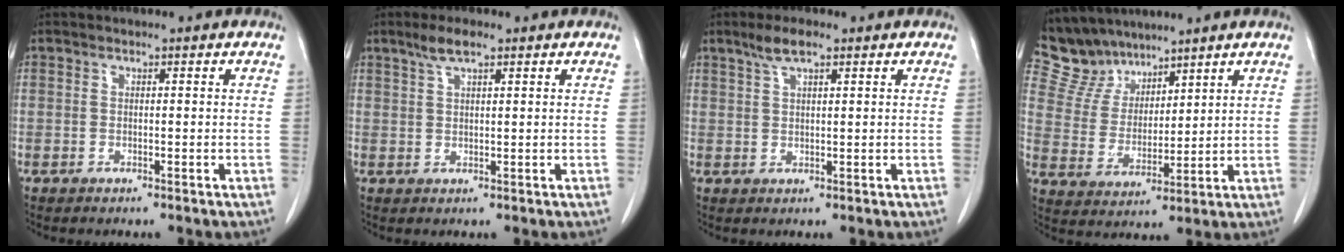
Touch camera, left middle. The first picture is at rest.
{"total": 3.2, "force": [2.2, 0.6, 2.3], "torque": [-0.050, 0.008, 0.045]}
{"total": 3.5, "force": [2.4, 0.7, 2.5], "torque": [-0.055, 0.008, 0.048]}
{"total": 7.9, "force": [7.1, 3.4, 0.2], "torque": [-0.017, 0.012, 0.156]}